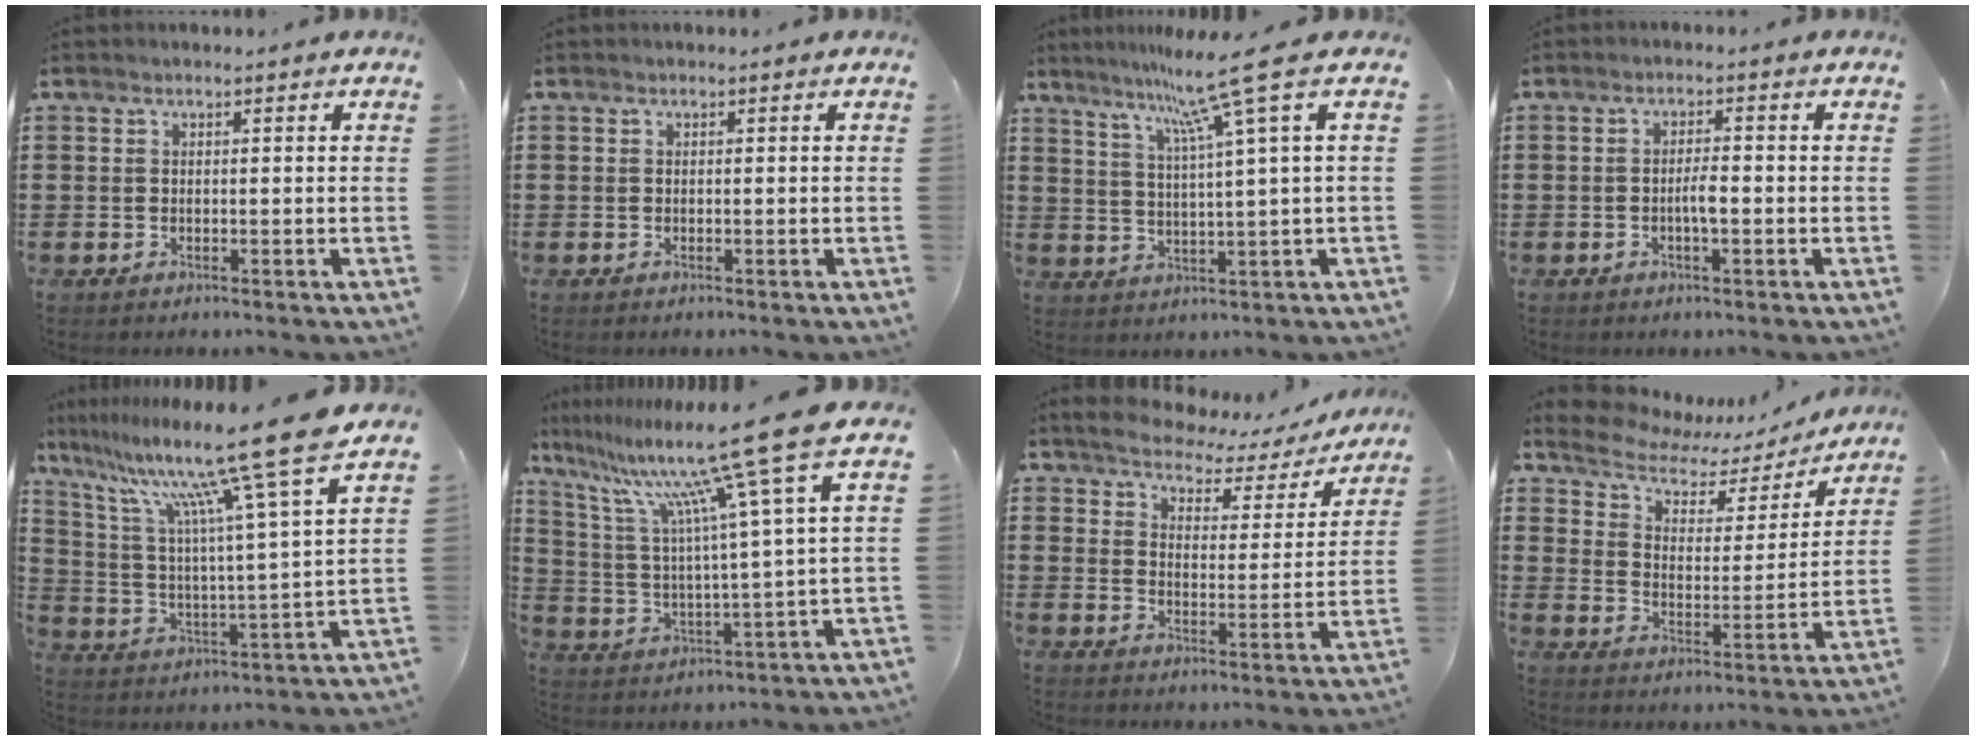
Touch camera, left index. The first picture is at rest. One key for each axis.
{"total": 0.0}
{"total": 9.6, "fx": 5.4, "fy": -1.5, "fz": 7.8, "tx": -0.157, "ty": -0.014, "tz": 0.082}
{"total": 2.7, "fx": -0.7, "fy": 0.6, "fz": 2.5, "tx": -0.046, "ty": 0.004, "tz": -0.013}
{"total": 14.2, "fx": 10.9, "fy": -0.6, "fz": 9.1, "tx": -0.189, "ty": -0.073, "tz": 0.167}
{"total": 15.7, "fx": 10.6, "fy": -0.9, "fz": 11.6, "tx": -0.241, "ty": -0.058, "tz": 0.160}
{"total": 3.5, "fx": 3.4, "fy": 0.7, "fz": 0.6, "tx": -0.037, "ty": -0.027, "tz": 0.050}
{"total": 5.8, "fx": 5.0, "fy": 2.3, "fz": 1.8, "tx": -0.067, "ty": -0.031, "tz": 0.081}